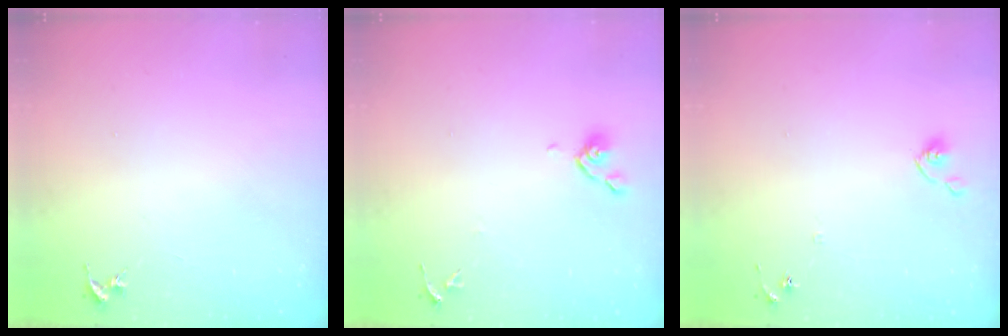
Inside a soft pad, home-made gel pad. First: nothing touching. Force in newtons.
{"total": 5.8, "press": 5.8, "slide": 0.7}
{"total": 6.1, "press": 6.1, "slide": 0.5}